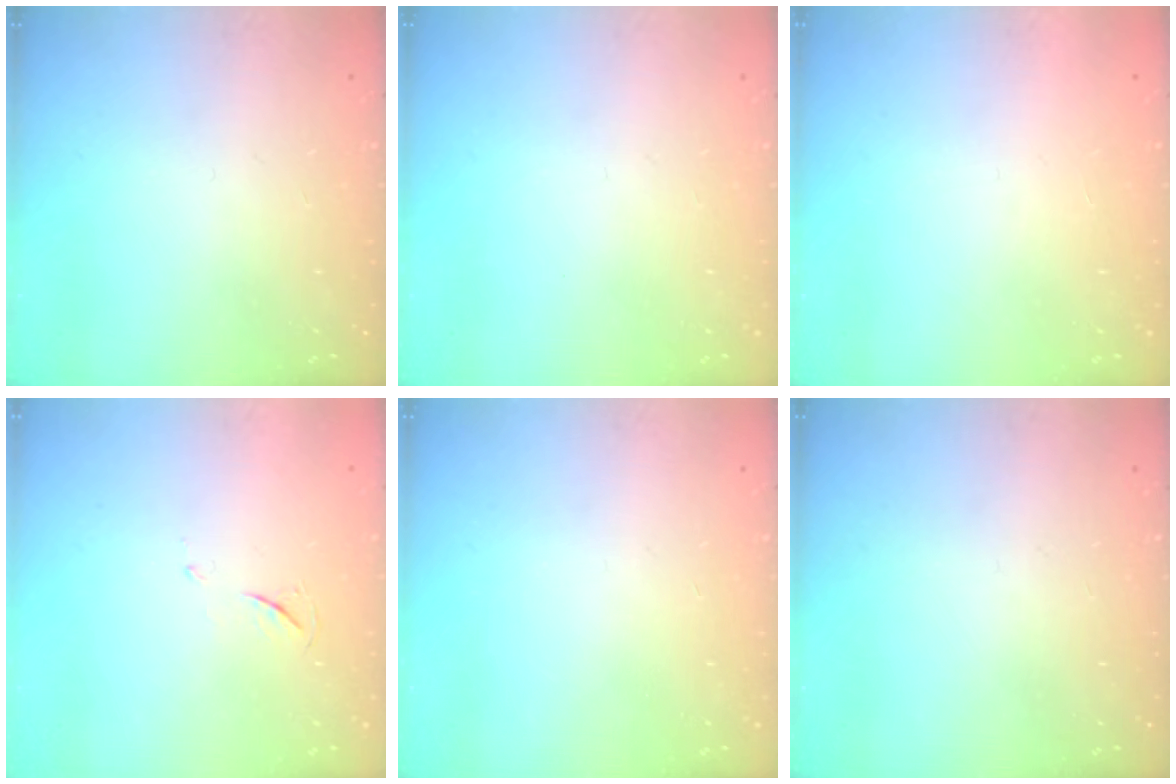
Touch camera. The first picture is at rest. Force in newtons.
{"total": 0.0}
{"total": 1.6, "press": 1.6, "slide": 0.1}
{"total": 4.1, "press": 4.1, "slide": 0.6}
{"total": 0.0}
{"total": 0.0}